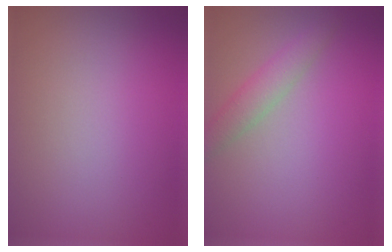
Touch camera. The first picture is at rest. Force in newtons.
{"total": 2.2, "press": 2.2, "slide": 0.1}